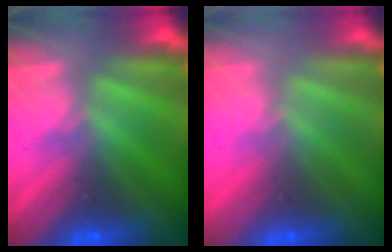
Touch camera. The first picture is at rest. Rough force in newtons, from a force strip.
{"total": 3.3}